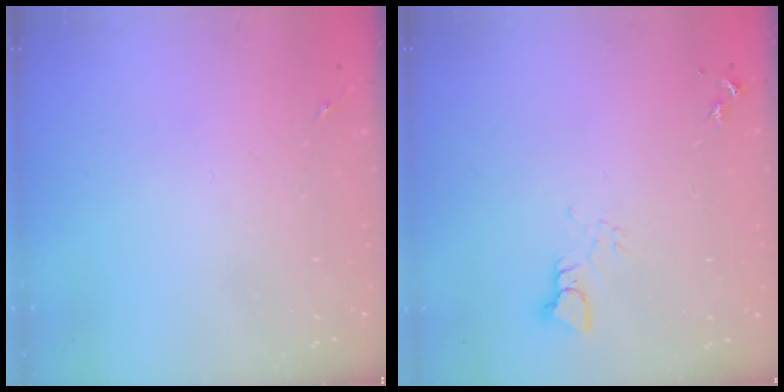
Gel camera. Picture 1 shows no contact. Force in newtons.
{"total": 3.4, "press": 3.4, "slide": 0.3}